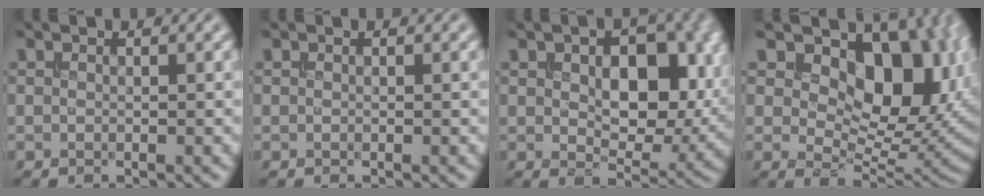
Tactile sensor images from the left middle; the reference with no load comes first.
{"total": 0.0}
{"total": 10.1, "force": [1.5, 6.0, 8.0], "torque": [-0.109, -0.007, 0.027]}
{"total": 13.1, "force": [4.5, 8.1, 9.3], "torque": [-0.107, -0.006, 0.072]}